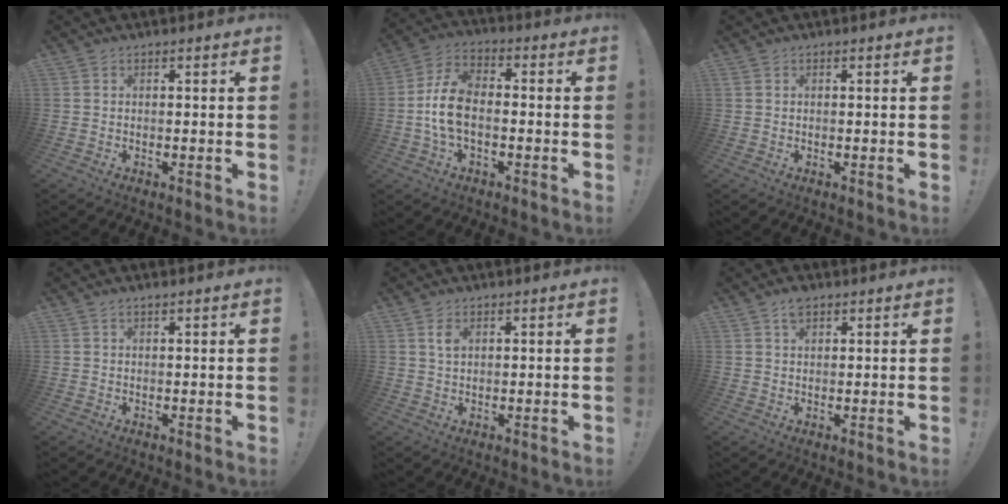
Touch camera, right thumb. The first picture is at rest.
{"total": 11.1, "force": [-2.0, 6.5, 8.8], "torque": [-0.189, 0.016, -0.033]}
{"total": 0.0}
{"total": 0.7, "force": [0.6, 0.0, 0.4], "torque": [-0.002, -0.002, 0.010]}
{"total": 2.9, "force": [1.3, 1.6, 2.1], "torque": [-0.033, -0.002, 0.020]}
{"total": 3.2, "force": [2.0, 1.7, 1.8], "torque": [-0.028, -0.004, 0.035]}